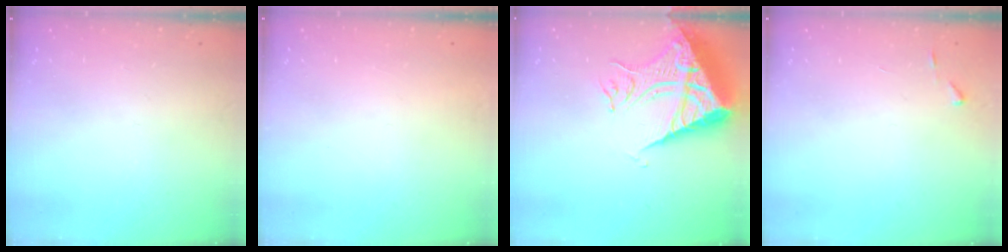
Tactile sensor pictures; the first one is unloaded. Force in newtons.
{"total": 1.5, "press": 1.5, "slide": 0.1}
{"total": 12.5, "press": 12.5, "slide": 1.2}
{"total": 2.7, "press": 2.7, "slide": 0.3}